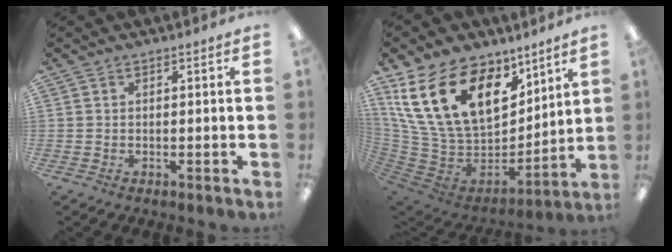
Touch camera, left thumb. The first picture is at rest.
{"total": 24.0, "force": [11.7, 14.4, 15.2], "torque": [-0.321, -0.051, 0.217]}